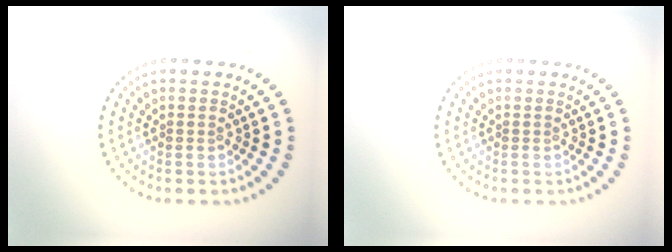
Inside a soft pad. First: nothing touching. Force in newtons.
{"total": 0.0}